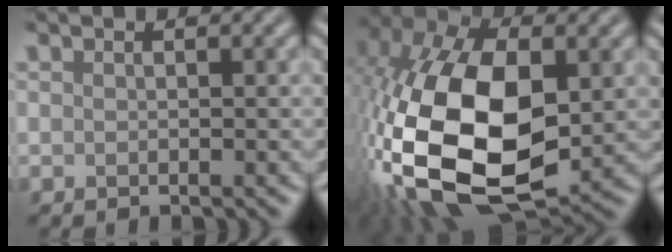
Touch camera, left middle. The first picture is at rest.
{"total": 18.1, "force": [-2.3, 10.1, 14.7], "torque": [-0.318, -0.006, -0.042]}